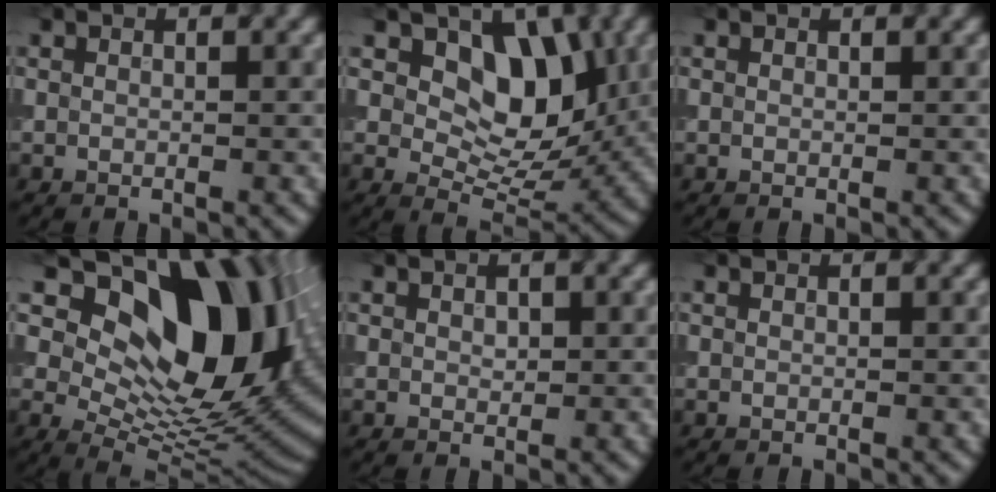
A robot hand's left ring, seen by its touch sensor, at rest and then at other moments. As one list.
[{"total": 6.9, "force": [2.3, 4.4, 4.8], "torque": [-0.056, -0.013, 0.031]}, {"total": 0.0}, {"total": 15.5, "force": [5.4, 9.1, 11.4], "torque": [-0.138, 0.005, 0.091]}, {"total": 0.6, "force": [0.2, 0.4, 0.4], "torque": [-0.005, -0.001, 0.003]}, {"total": 0.0}]